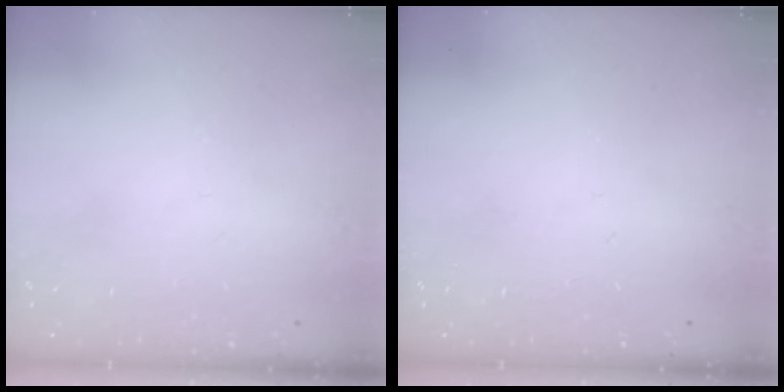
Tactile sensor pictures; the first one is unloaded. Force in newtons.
{"total": 0.0}